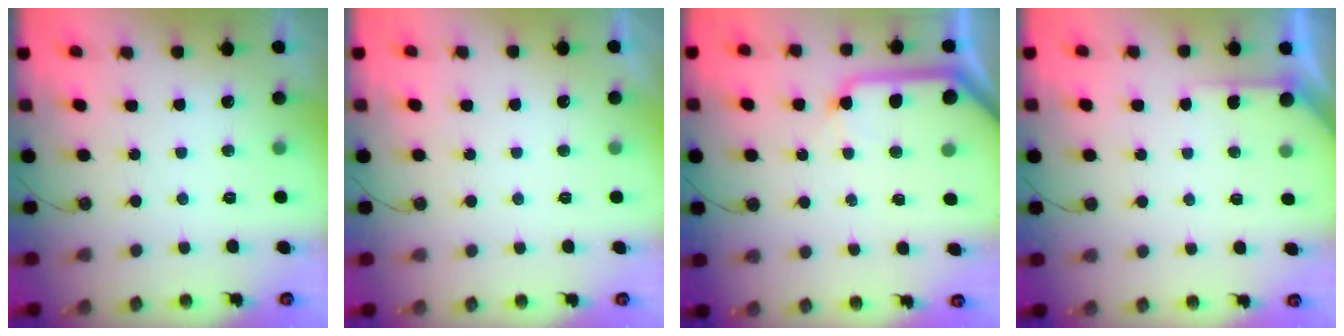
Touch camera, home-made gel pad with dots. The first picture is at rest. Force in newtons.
{"total": 0.0}
{"total": 11.7, "press": 11.6, "slide": 1.4}
{"total": 4.3, "press": 4.3, "slide": 0.2}